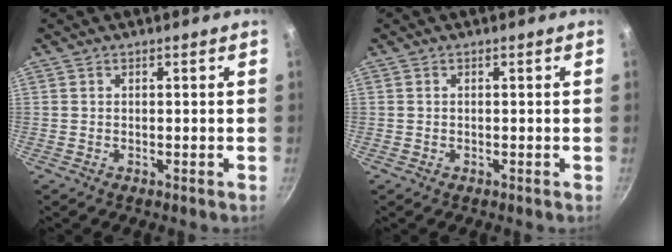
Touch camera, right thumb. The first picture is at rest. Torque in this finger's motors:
{"motor_torque": [-0.31, -0.55, -0.42, 0.13, 0.04]}